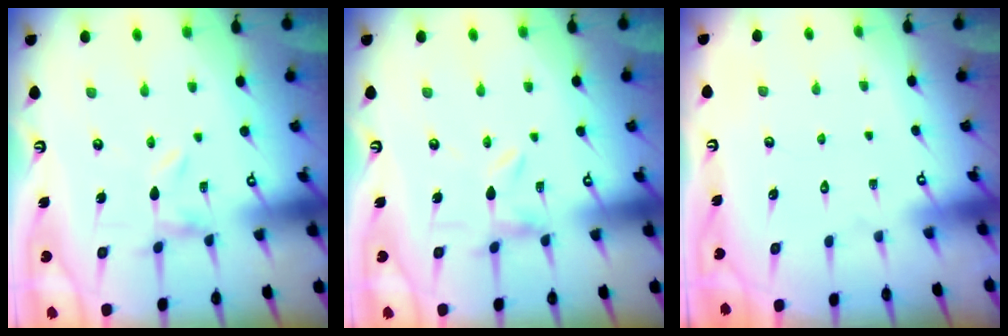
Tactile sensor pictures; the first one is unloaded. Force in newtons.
{"total": 1.6, "press": 1.6, "slide": 0.3}
{"total": 1.7, "press": 1.6, "slide": 0.1}